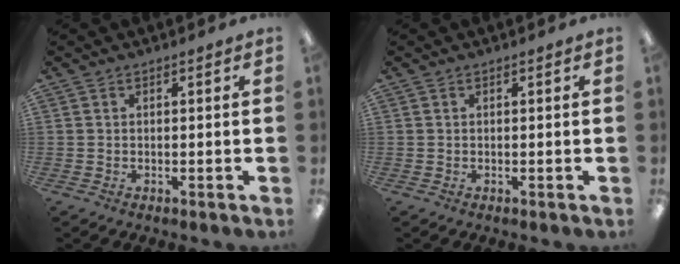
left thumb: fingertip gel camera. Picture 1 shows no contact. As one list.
[{"total": 0.0}]